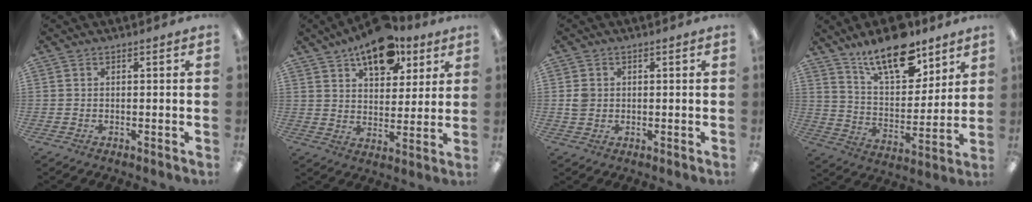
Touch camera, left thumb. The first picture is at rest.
{"total": 14.8, "force": [9.8, 7.8, 7.9], "torque": [-0.100, -0.051, 0.170]}
{"total": 2.7, "force": [0.3, 2.4, 1.2], "torque": [-0.016, 0.002, 0.003]}
{"total": 17.0, "force": [12.6, 7.1, 9.0], "torque": [-0.151, -0.069, 0.218]}